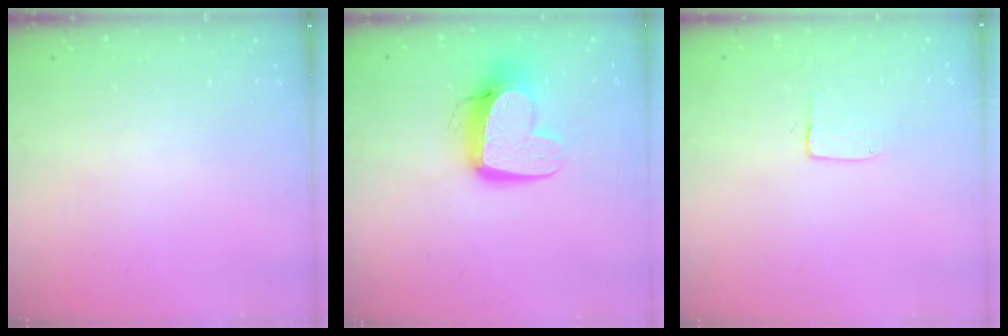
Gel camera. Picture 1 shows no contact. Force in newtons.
{"total": 12.4, "press": 12.3, "slide": 1.2}
{"total": 3.2, "press": 3.2, "slide": 0.2}